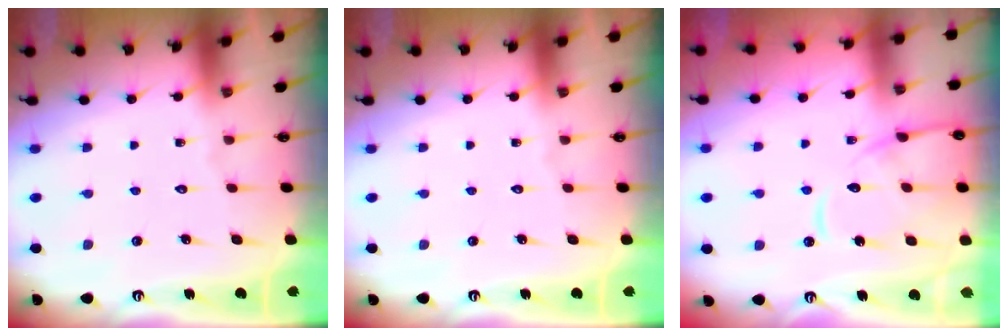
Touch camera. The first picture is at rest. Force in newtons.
{"total": 0.0}
{"total": 13.2, "press": 13.2, "slide": 1.2}